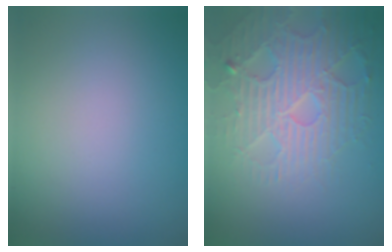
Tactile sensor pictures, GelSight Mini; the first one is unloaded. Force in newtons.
{"total": 4.5, "press": 4.5, "slide": 0.6}